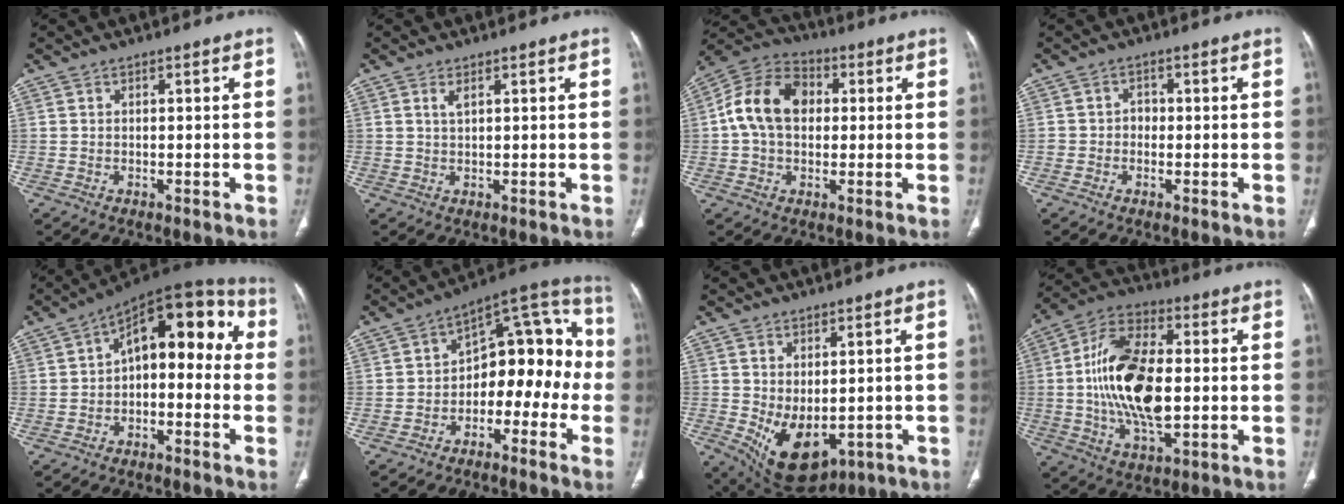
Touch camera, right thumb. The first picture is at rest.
{"total": 1.6, "force": [0.8, 0.6, 1.3], "torque": [-0.030, 0.000, 0.020]}
{"total": 13.4, "force": [1.4, 9.6, 9.2], "torque": [-0.154, 0.029, 0.016]}
{"total": 2.0, "force": [-0.5, 1.8, 0.9], "torque": [0.004, 0.010, -0.012]}
{"total": 14.6, "force": [0.1, 8.4, 12.0], "torque": [-0.117, 0.058, -0.014]}
{"total": 15.9, "force": [-4.1, 10.1, 11.6], "torque": [-0.101, 0.087, -0.066]}
{"total": 11.4, "force": [-2.2, 6.8, 8.9], "torque": [-0.125, -0.008, -0.003]}
{"total": 18.9, "force": [-0.2, 9.6, 16.3], "torque": [-0.307, 0.011, -0.004]}